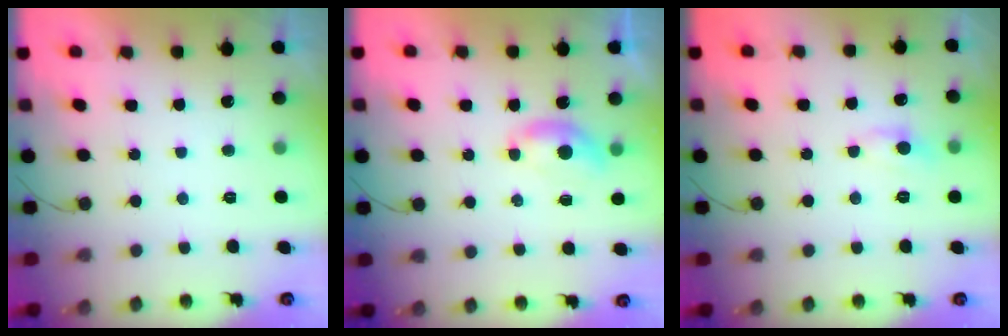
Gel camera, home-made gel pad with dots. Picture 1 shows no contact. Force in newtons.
{"total": 4.7, "press": 4.7, "slide": 0.6}
{"total": 5.6, "press": 5.6, "slide": 0.6}